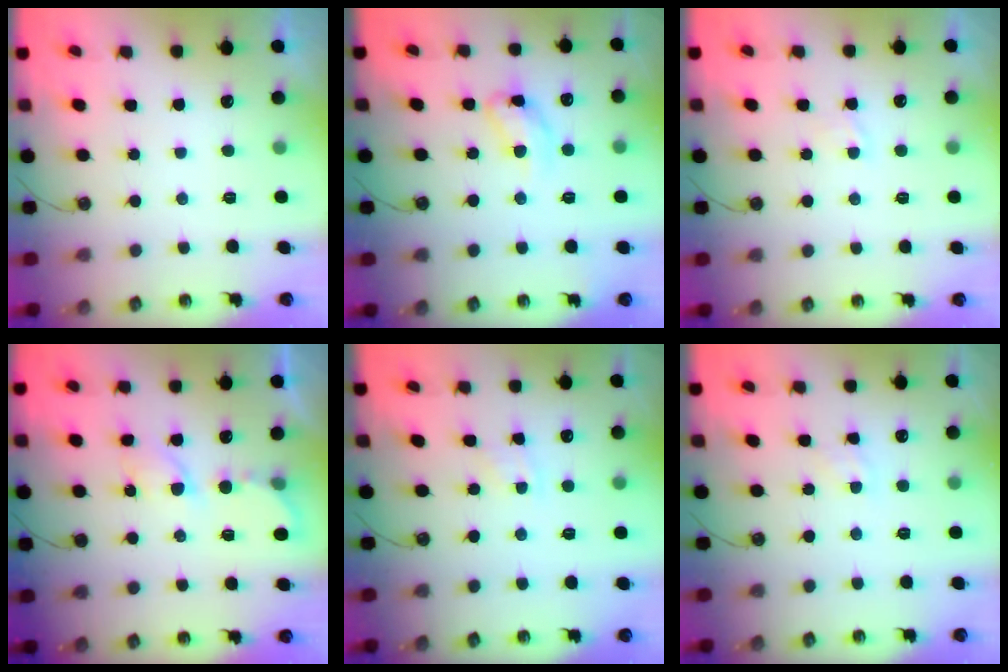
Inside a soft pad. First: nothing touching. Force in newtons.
{"total": 11.4, "press": 11.3, "slide": 0.8}
{"total": 2.8, "press": 2.8, "slide": 0.4}
{"total": 6.2, "press": 6.2, "slide": 0.2}
{"total": 4.9, "press": 4.9, "slide": 0.6}
{"total": 4.8, "press": 4.7, "slide": 0.7}